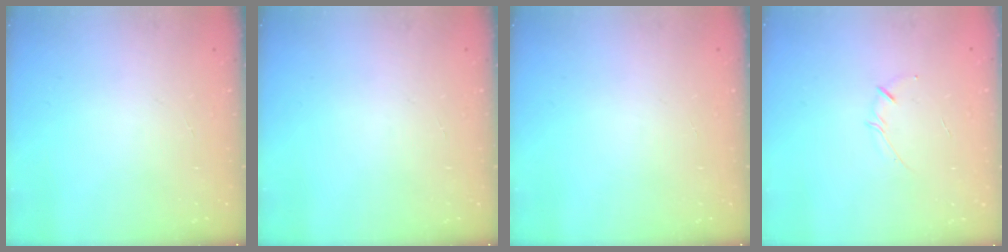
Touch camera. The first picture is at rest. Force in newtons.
{"total": 0.0}
{"total": 0.0}
{"total": 3.5, "press": 3.5, "slide": 0.7}